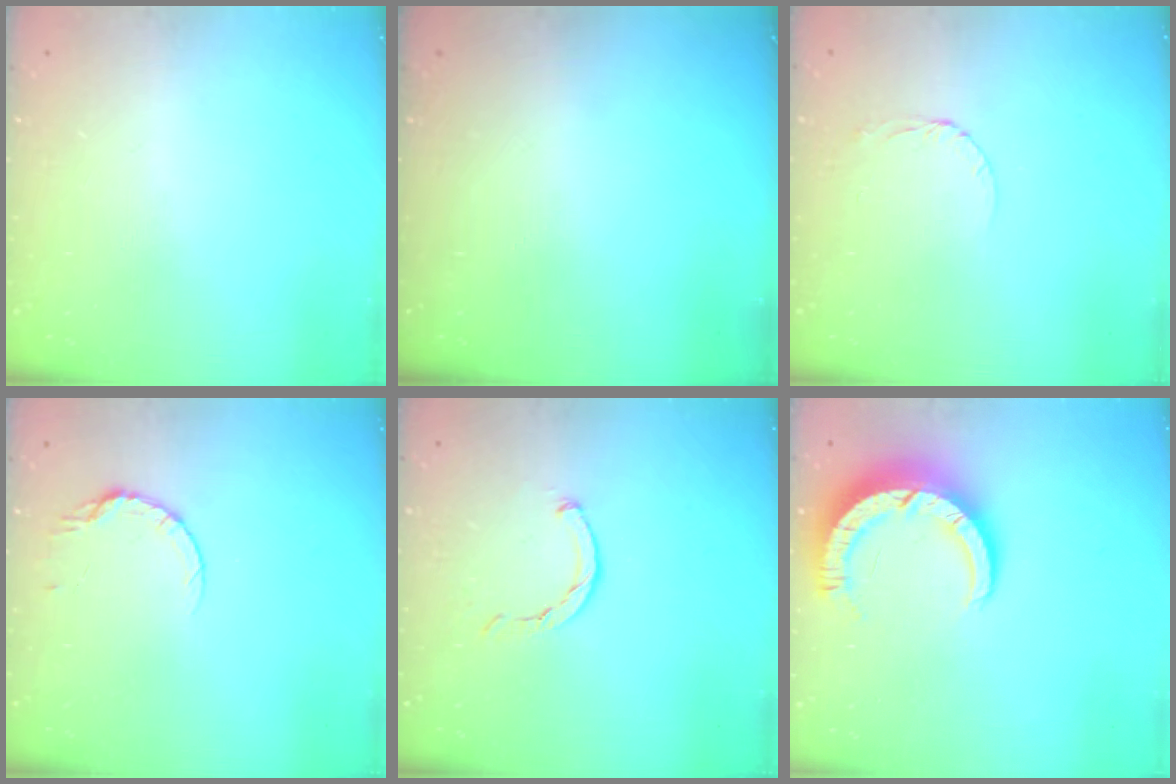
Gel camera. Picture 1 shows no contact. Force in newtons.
{"total": 0.0}
{"total": 2.6, "press": 2.6, "slide": 0.1}
{"total": 5.3, "press": 5.2, "slide": 0.6}
{"total": 1.4, "press": 1.3, "slide": 0.3}
{"total": 9.2, "press": 9.2, "slide": 0.7}